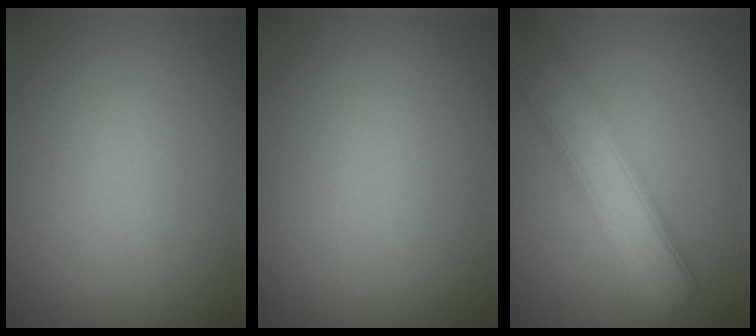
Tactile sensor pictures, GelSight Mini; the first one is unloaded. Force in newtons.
{"total": 0.0}
{"total": 6.5, "press": 6.5, "slide": 0.3}